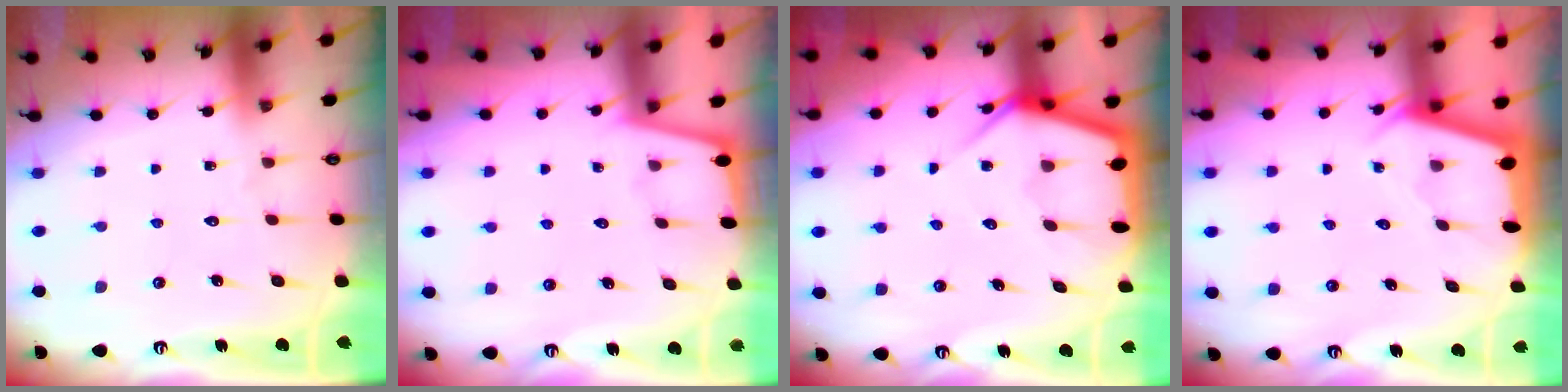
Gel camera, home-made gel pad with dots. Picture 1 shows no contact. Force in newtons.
{"total": 0.9, "press": 0.9, "slide": 0.2}
{"total": 7.5, "press": 7.4, "slide": 0.6}
{"total": 2.2, "press": 2.2, "slide": 0.1}